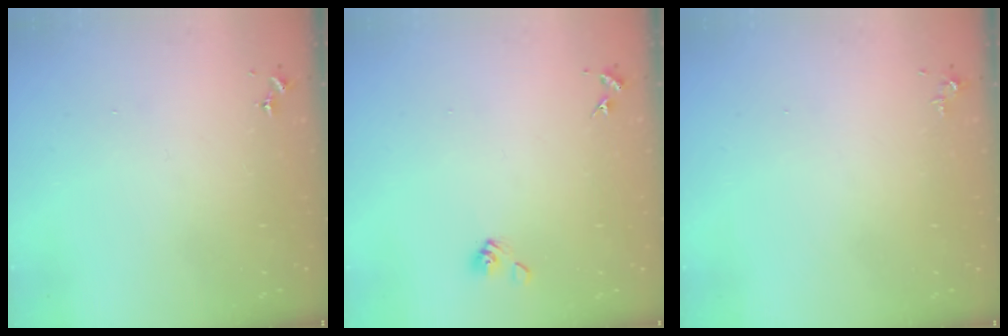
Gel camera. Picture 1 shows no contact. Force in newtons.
{"total": 5.8, "press": 5.3, "slide": 2.3}
{"total": 3.5, "press": 3.4, "slide": 0.5}